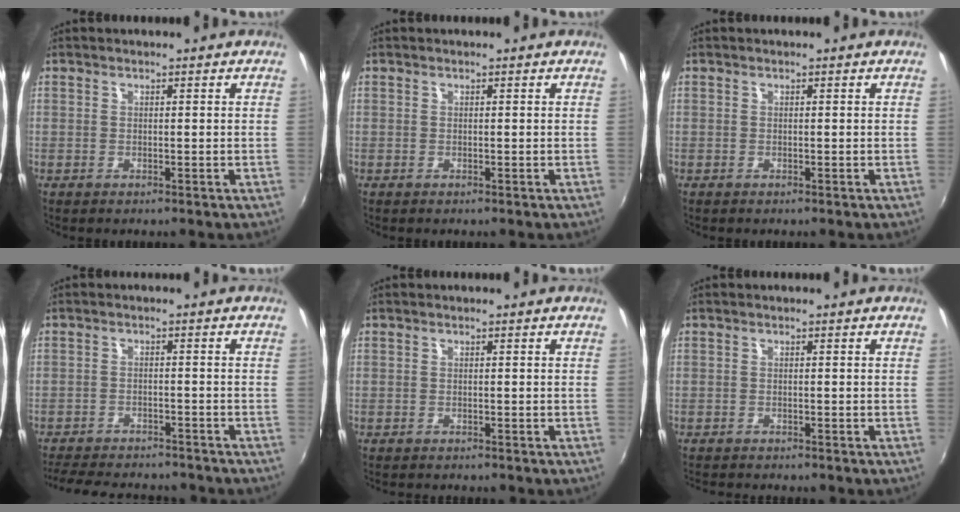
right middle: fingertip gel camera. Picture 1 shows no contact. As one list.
[{"total": 0.0}, {"total": 0.0}, {"total": 13.1, "force": [-11.6, 3.6, 4.9], "torque": [-0.116, -0.009, -0.169]}, {"total": 1.1, "force": [-1.0, 0.2, 0.2], "torque": [-0.006, -0.005, -0.016]}, {"total": 2.2, "force": [-2.1, 0.2, 0.6], "torque": [-0.018, -0.013, -0.036]}]